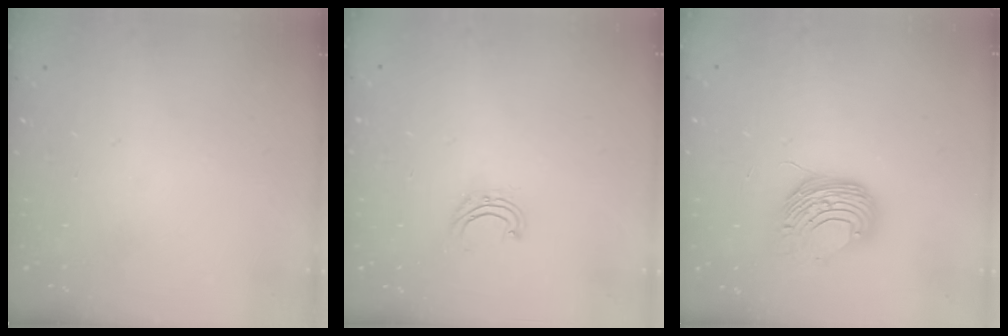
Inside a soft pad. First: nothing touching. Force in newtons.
{"total": 4.6, "press": 4.5, "slide": 0.5}
{"total": 8.9, "press": 8.9, "slide": 0.5}